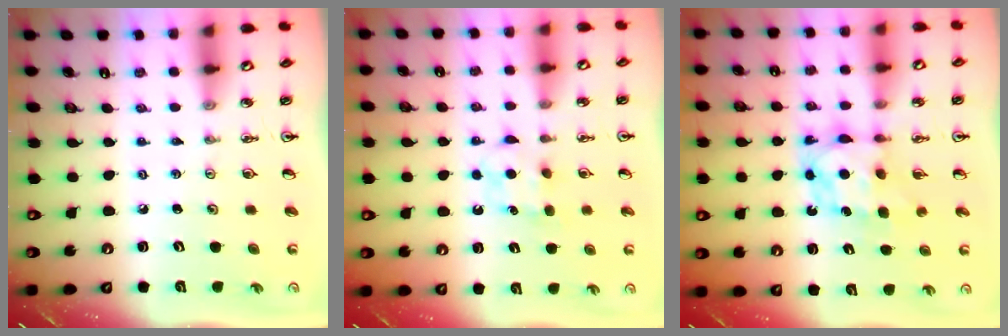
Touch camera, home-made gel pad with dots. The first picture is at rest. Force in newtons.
{"total": 5.8, "press": 5.8, "slide": 0.8}
{"total": 7.0, "press": 7.0, "slide": 0.2}